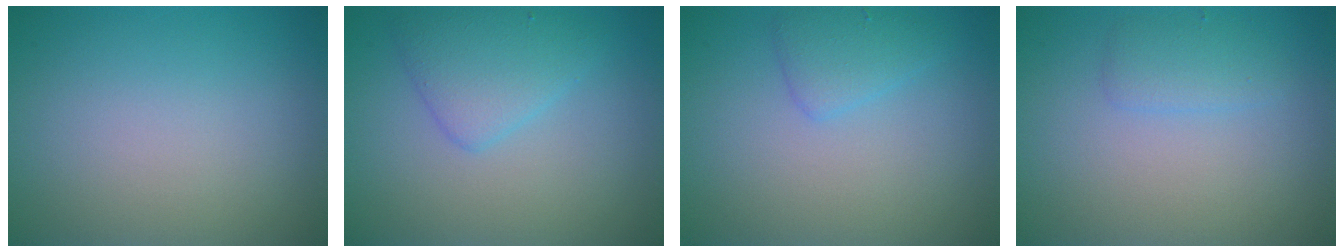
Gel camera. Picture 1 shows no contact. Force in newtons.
{"total": 3.1, "press": 3.1, "slide": 0.3}
{"total": 1.8, "press": 1.8, "slide": 0.2}
{"total": 1.6, "press": 1.6, "slide": 0.0}